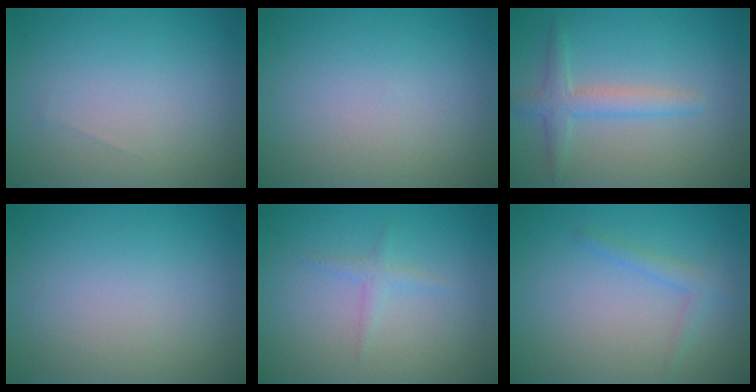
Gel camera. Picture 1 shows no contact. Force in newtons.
{"total": 0.0}
{"total": 2.7, "press": 2.7, "slide": 0.1}
{"total": 0.0}
{"total": 1.2, "press": 1.2, "slide": 0.1}
{"total": 1.4, "press": 1.4, "slide": 0.1}